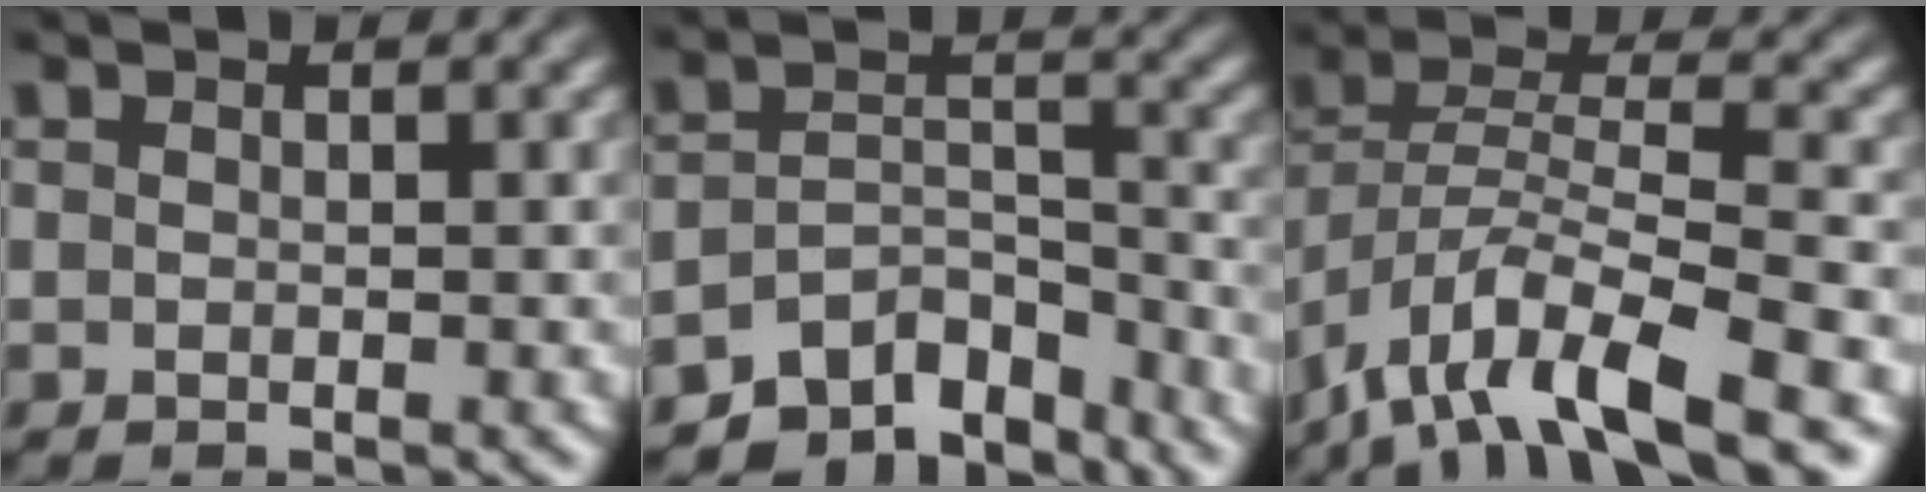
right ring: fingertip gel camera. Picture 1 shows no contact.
{"total": 9.6, "force": [-7.3, 4.5, 4.1], "torque": [-0.060, -0.034, -0.107]}
{"total": 7.2, "force": [-3.1, 3.7, 5.3], "torque": [-0.113, -0.025, -0.039]}